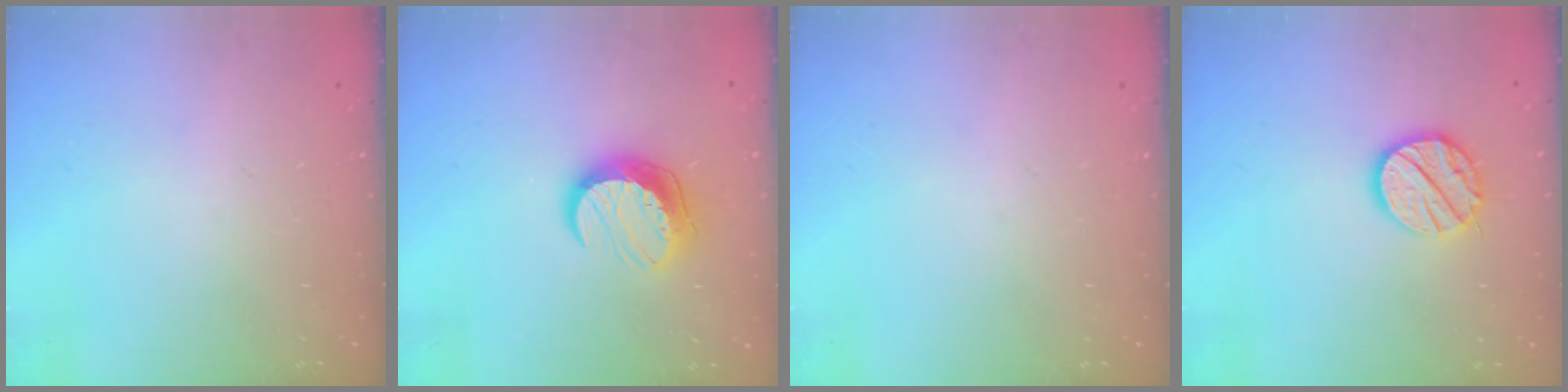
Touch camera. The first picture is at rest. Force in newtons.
{"total": 11.5, "press": 11.5, "slide": 0.6}
{"total": 0.0}
{"total": 12.6, "press": 12.6, "slide": 0.8}